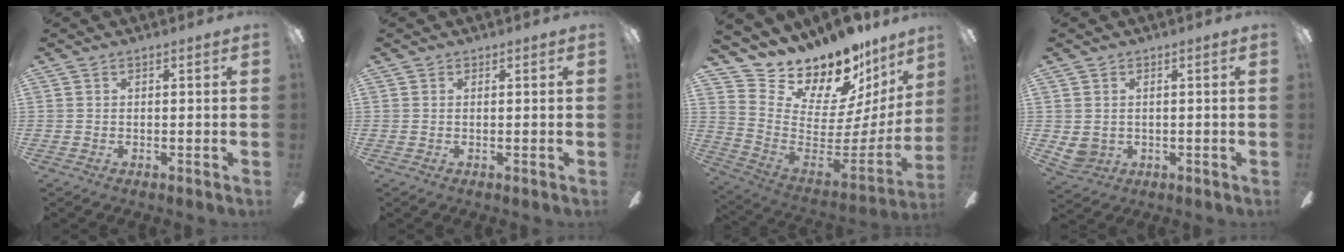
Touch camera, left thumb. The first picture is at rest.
{"total": 0.0}
{"total": 14.6, "force": [13.6, 4.6, 2.7], "torque": [-0.053, -0.135, 0.244]}
{"total": 3.4, "force": [0.7, 3.2, 0.8], "torque": [-0.027, 0.000, 0.015]}